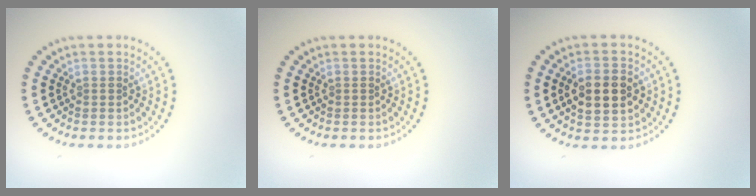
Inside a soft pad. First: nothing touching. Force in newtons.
{"total": 0.0}
{"total": 4.5, "press": 4.5, "slide": 0.2}